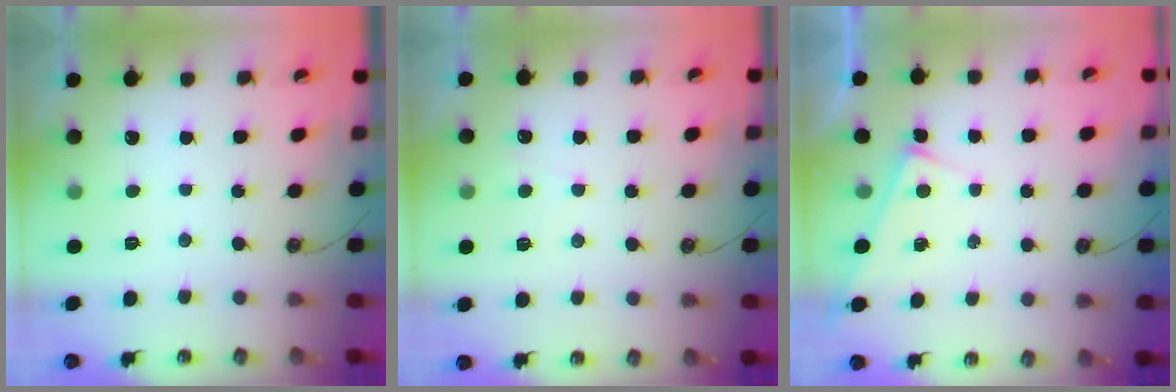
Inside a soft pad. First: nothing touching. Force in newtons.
{"total": 3.6, "press": 3.6, "slide": 0.4}
{"total": 2.9, "press": 2.9, "slide": 0.2}